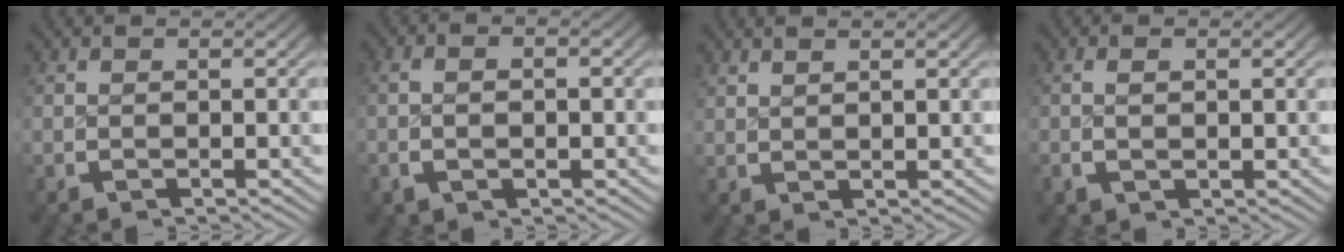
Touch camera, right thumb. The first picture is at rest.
{"total": 2.4, "force": [-0.5, 1.4, 1.9], "torque": [-0.044, 0.001, -0.010]}
{"total": 1.6, "force": [1.5, 0.0, 0.5], "torque": [-0.003, 0.005, 0.033]}
{"total": 1.3, "force": [-0.1, 0.7, 1.0], "torque": [-0.027, -0.003, 0.005]}